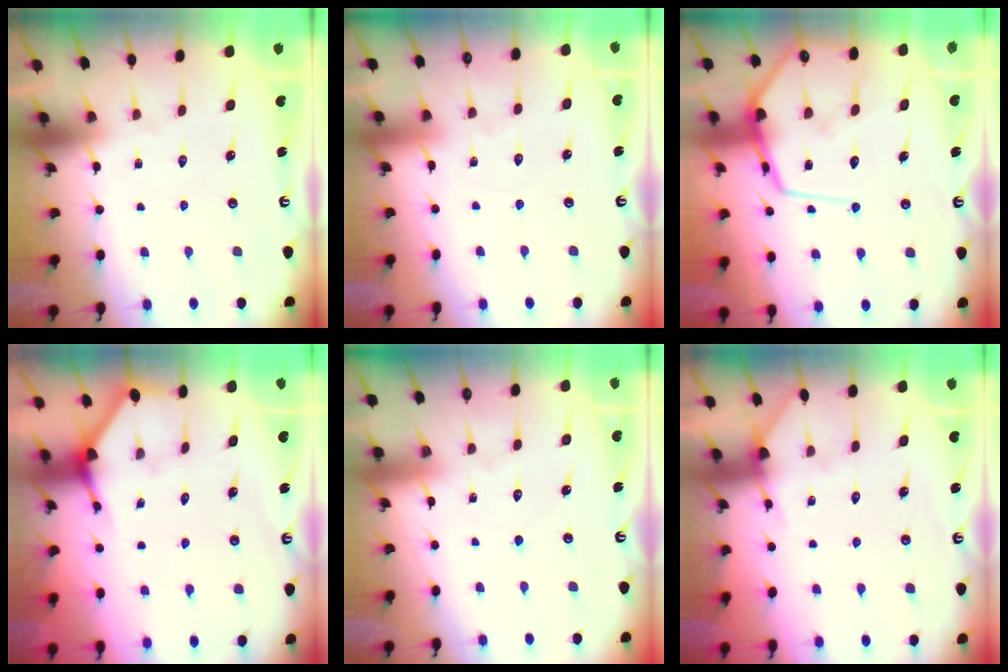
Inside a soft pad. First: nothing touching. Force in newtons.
{"total": 2.8, "press": 2.8, "slide": 0.3}
{"total": 14.1, "press": 14.1, "slide": 1.2}
{"total": 2.5, "press": 2.5, "slide": 0.2}
{"total": 2.1, "press": 2.1, "slide": 0.1}
{"total": 4.4, "press": 4.3, "slide": 0.6}